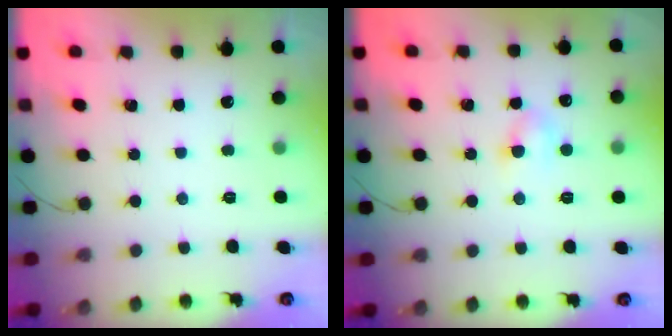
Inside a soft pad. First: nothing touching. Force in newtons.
{"total": 4.5, "press": 4.2, "slide": 1.5}